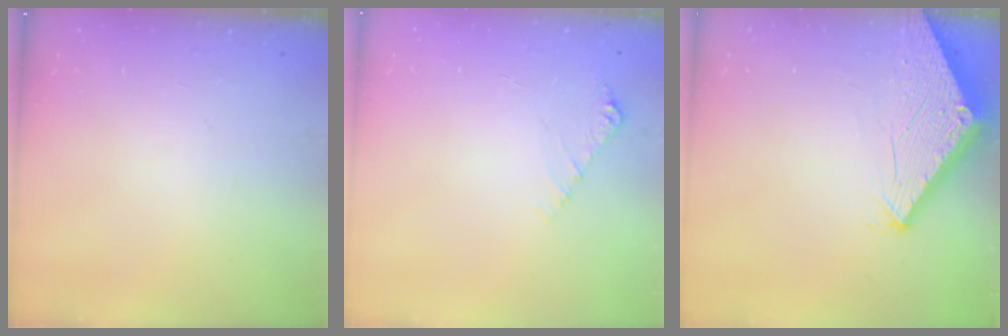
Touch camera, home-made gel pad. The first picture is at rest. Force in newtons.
{"total": 4.3, "press": 4.3, "slide": 0.5}
{"total": 2.8, "press": 2.8, "slide": 0.1}